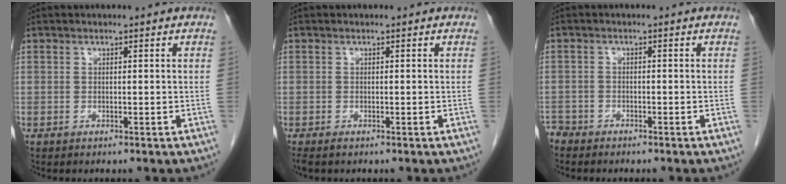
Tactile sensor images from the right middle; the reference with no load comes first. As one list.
[{"total": 1.0, "force": [-0.8, 0.3, 0.5], "torque": [-0.010, -0.004, -0.013]}, {"total": 2.9, "force": [-2.6, 1.2, 0.1], "torque": [-0.003, 0.000, -0.050]}]